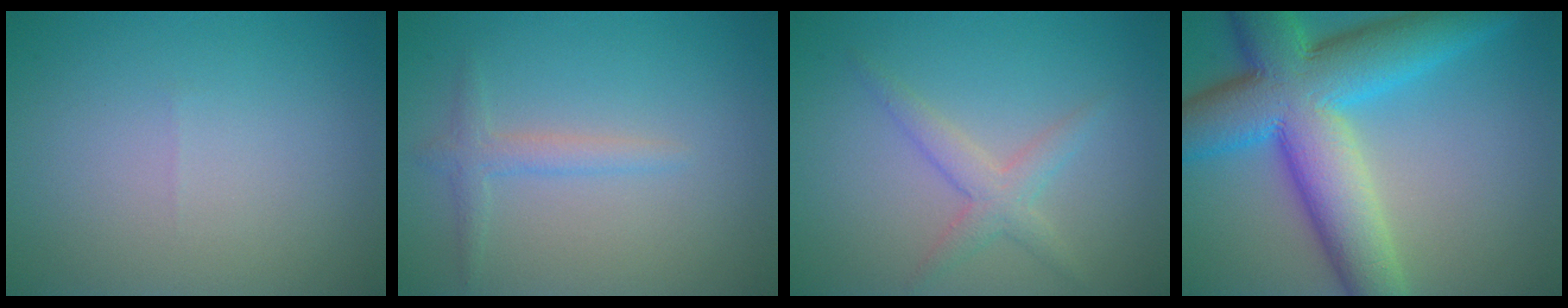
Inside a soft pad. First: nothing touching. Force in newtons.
{"total": 1.8, "press": 1.8, "slide": 0.1}
{"total": 2.5, "press": 2.5, "slide": 0.1}
{"total": 12.7, "press": 12.7, "slide": 0.4}